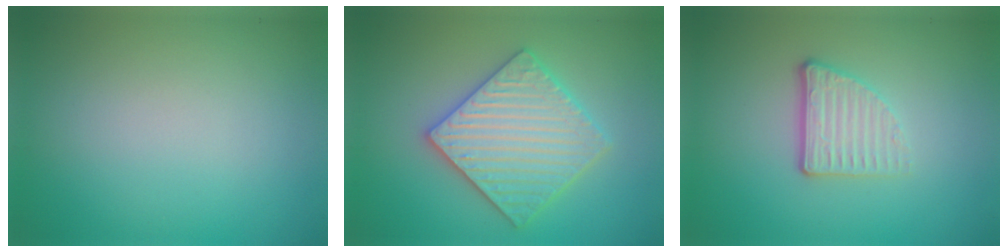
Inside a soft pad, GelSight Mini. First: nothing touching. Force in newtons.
{"total": 5.9, "press": 5.8, "slide": 1.0}
{"total": 3.4, "press": 2.4, "slide": 2.4}